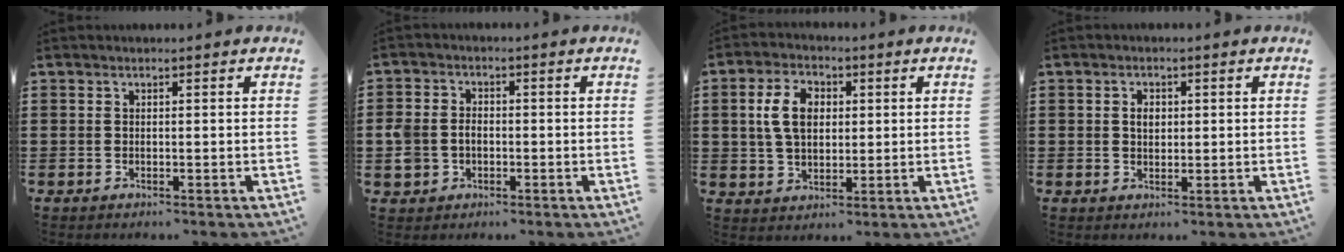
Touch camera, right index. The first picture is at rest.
{"total": 3.3, "force": [-0.9, 2.9, 1.4], "torque": [-0.048, 0.001, -0.023]}
{"total": 7.1, "force": [1.2, 4.6, 5.3], "torque": [-0.121, 0.009, 0.013]}
{"total": 2.3, "force": [0.4, 1.5, 1.7], "torque": [-0.036, 0.009, 0.006]}